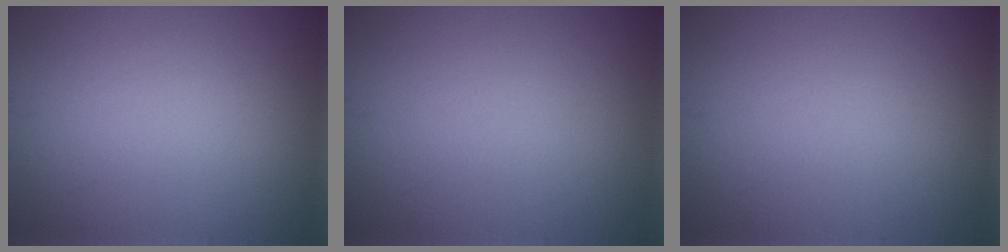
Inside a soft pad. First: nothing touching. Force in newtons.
{"total": 0.0}
{"total": 0.0}